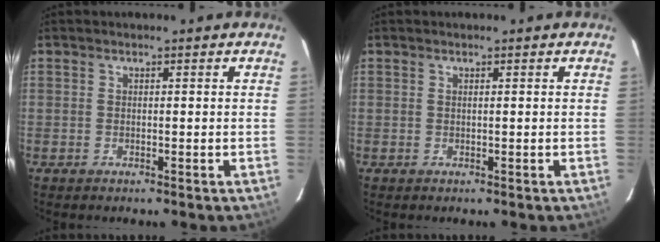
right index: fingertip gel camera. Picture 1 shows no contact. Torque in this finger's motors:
{"motor_torque": [-0.05, 0.01, -0.05, -0.04]}